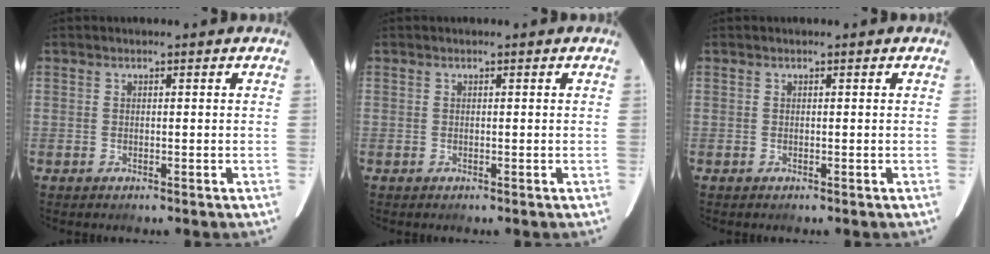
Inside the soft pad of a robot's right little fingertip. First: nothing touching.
{"total": 0.0}
{"total": 0.0}